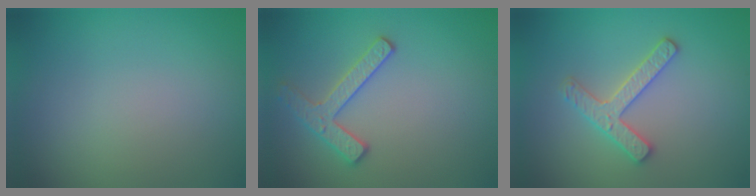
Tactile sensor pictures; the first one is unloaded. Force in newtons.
{"total": 2.5, "press": 2.4, "slide": 0.5}
{"total": 2.7, "press": 2.6, "slide": 0.5}